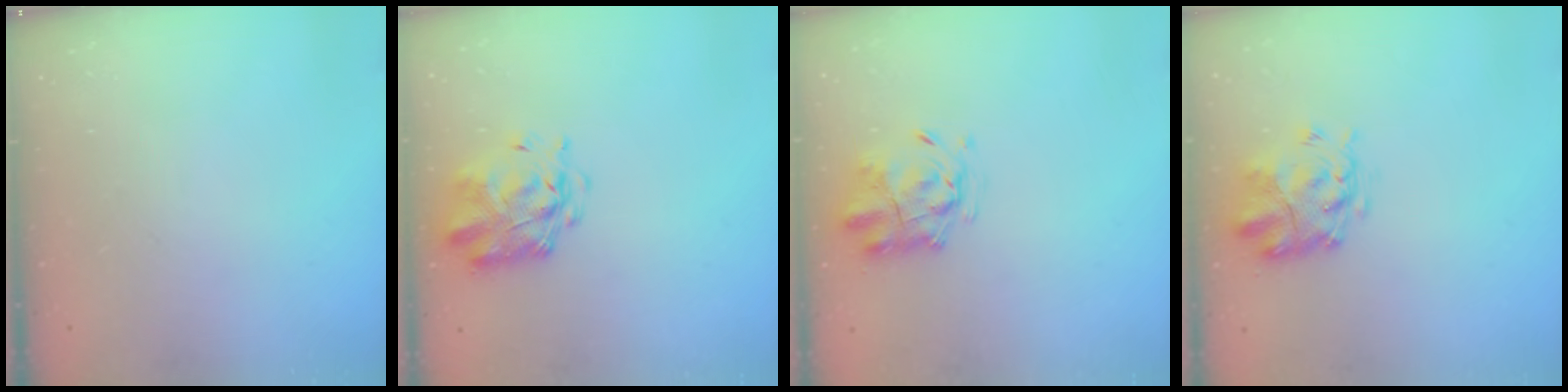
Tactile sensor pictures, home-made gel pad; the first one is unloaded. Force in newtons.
{"total": 2.9, "press": 2.8, "slide": 0.8}
{"total": 3.1, "press": 2.8, "slide": 1.5}
{"total": 3.8, "press": 3.5, "slide": 1.6}